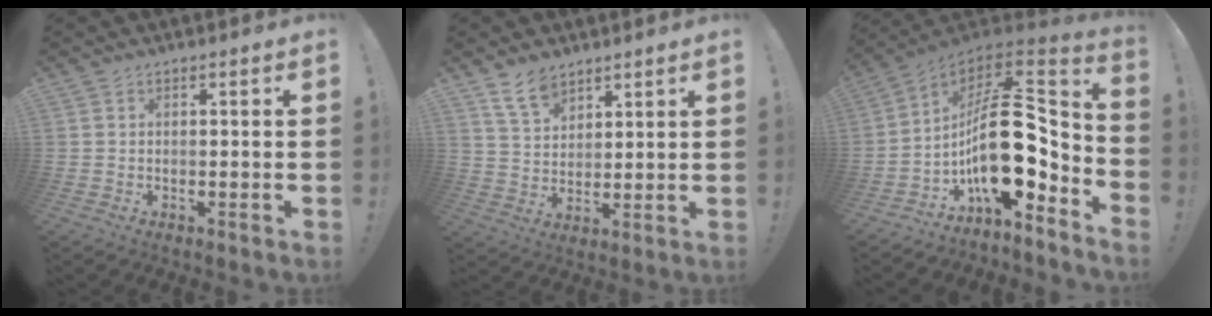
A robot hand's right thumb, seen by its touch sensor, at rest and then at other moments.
{"total": 8.0, "force": [6.2, 4.1, 3.0], "torque": [-0.062, -0.031, 0.120]}
{"total": 23.7, "force": [-2.9, 11.9, 20.3], "torque": [-0.348, 0.010, -0.042]}